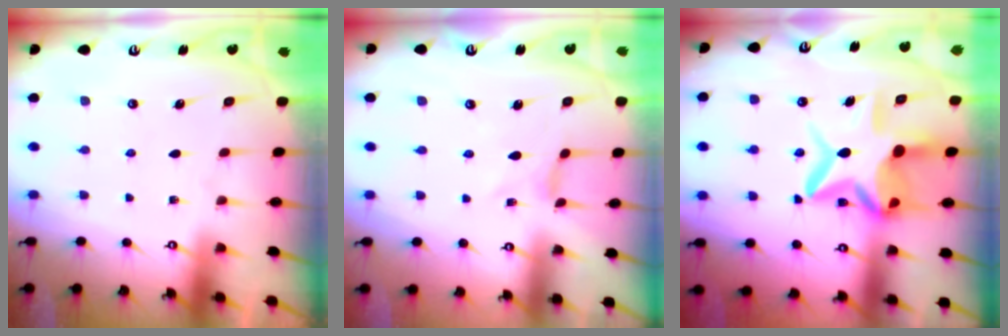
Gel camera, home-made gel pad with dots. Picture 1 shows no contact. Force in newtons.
{"total": 0.0}
{"total": 14.1, "press": 14.0, "slide": 1.6}